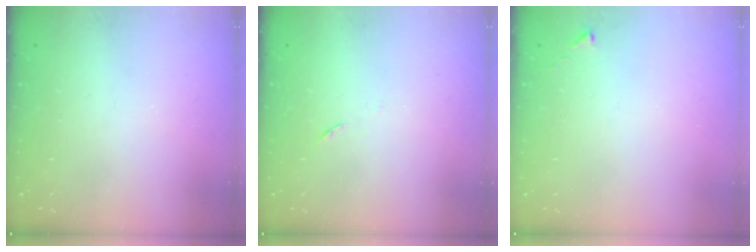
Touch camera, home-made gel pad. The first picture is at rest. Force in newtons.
{"total": 3.5, "press": 3.4, "slide": 0.9}
{"total": 2.7, "press": 2.6, "slide": 0.4}